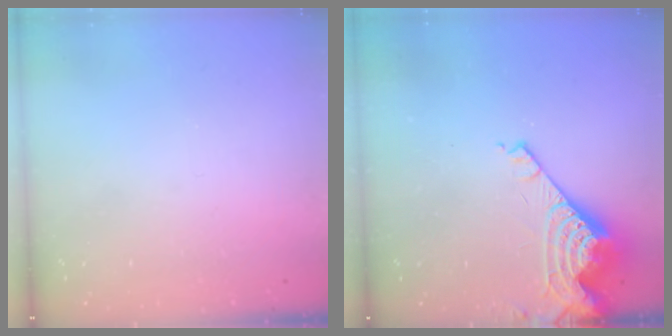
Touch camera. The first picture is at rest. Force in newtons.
{"total": 8.0, "press": 8.0, "slide": 0.7}